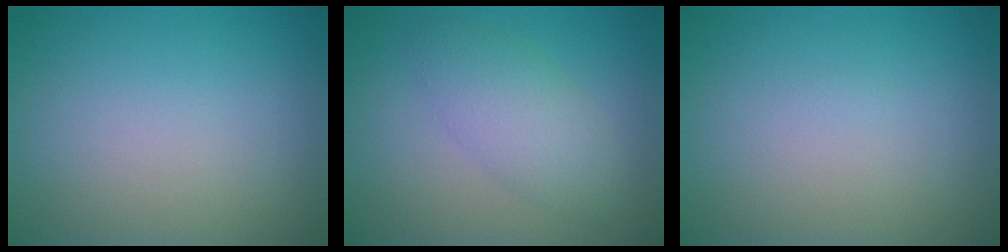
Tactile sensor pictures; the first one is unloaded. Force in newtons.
{"total": 3.5, "press": 3.5, "slide": 0.1}
{"total": 0.0}